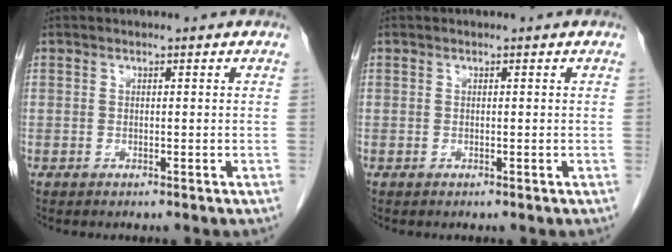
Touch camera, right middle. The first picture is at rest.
{"total": 0.0}